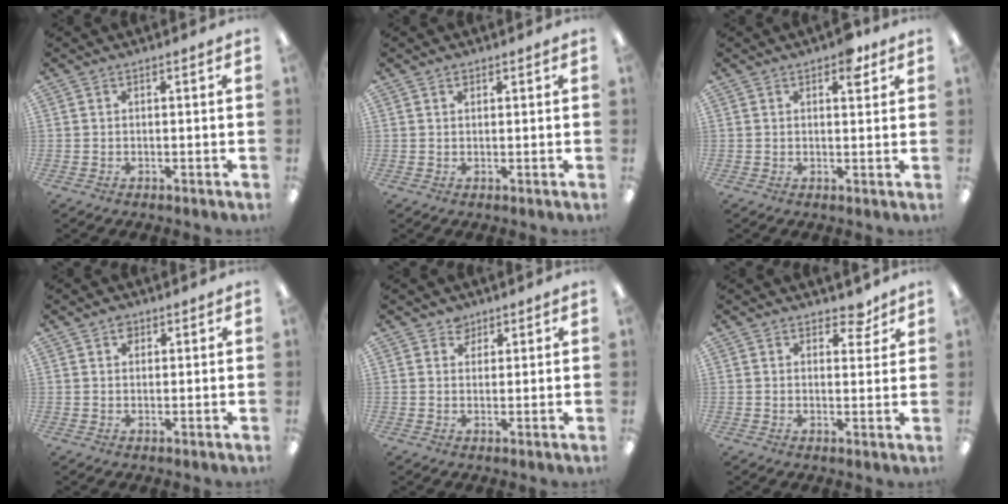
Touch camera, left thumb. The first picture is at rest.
{"total": 1.1, "force": [0.8, 0.6, 0.3], "torque": [-0.006, 0.001, 0.015]}
{"total": 4.7, "force": [2.8, 2.2, 3.0], "torque": [-0.025, -0.010, 0.042]}
{"total": 2.2, "force": [1.3, 1.6, 0.9], "torque": [-0.003, -0.004, 0.020]}
{"total": 3.0, "force": [2.2, 2.1, 0.3], "torque": [0.004, -0.007, 0.038]}
{"total": 4.9, "force": [3.7, 2.5, 1.9], "torque": [-0.005, -0.020, 0.061]}